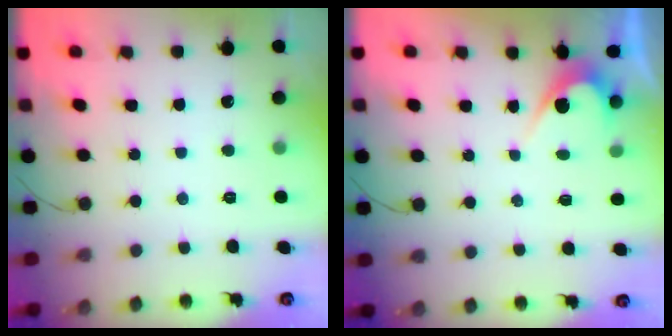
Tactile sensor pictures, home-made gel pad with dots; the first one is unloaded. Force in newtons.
{"total": 3.7, "press": 3.7, "slide": 0.4}